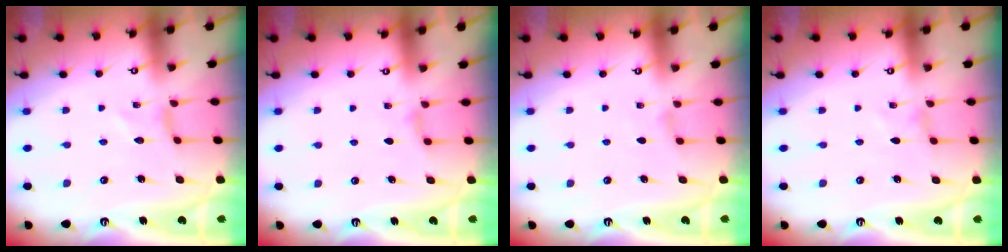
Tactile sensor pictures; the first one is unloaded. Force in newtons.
{"total": 3.8, "press": 3.8, "slide": 0.5}
{"total": 1.7, "press": 1.7, "slide": 0.4}
{"total": 0.0}